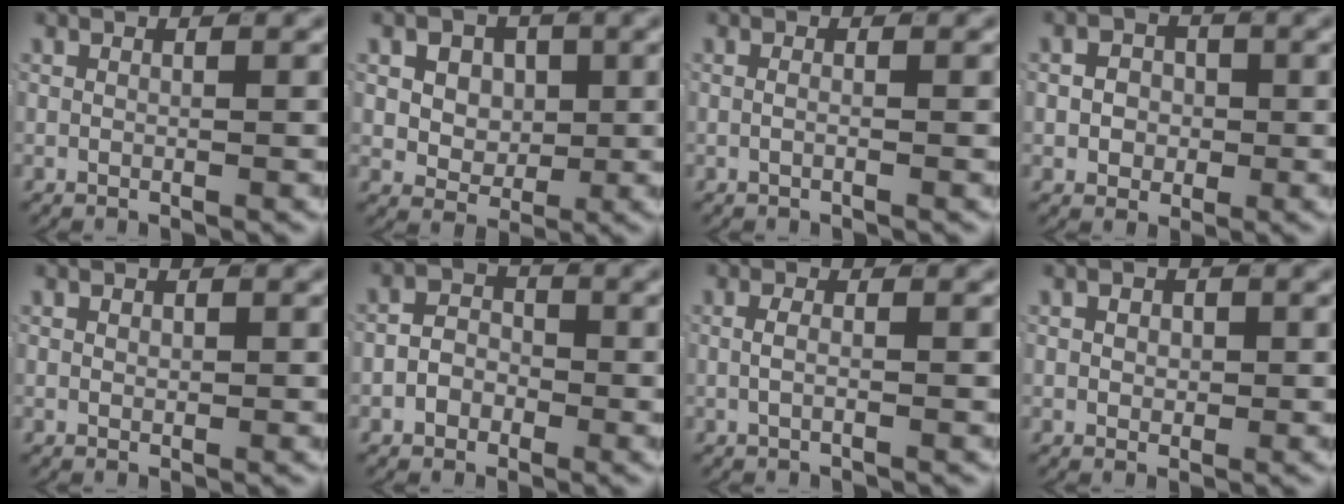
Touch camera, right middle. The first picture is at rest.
{"total": 5.0, "force": [0.1, 4.3, 2.4], "torque": [-0.047, -0.024, 0.009]}
{"total": 0.8, "force": [-0.4, -0.3, 0.6], "torque": [-0.013, -0.002, -0.007]}
{"total": 2.8, "force": [-0.5, 2.4, 1.4], "torque": [-0.010, -0.003, -0.011]}
{"total": 0.5, "force": [0.2, 0.2, 0.4], "torque": [-0.006, -0.004, 0.009]}
{"total": 3.0, "force": [-1.1, 2.6, 1.1], "torque": [-0.008, -0.003, -0.026]}
{"total": 1.3, "force": [-0.5, 0.0, 1.2], "torque": [-0.024, -0.004, -0.008]}
{"total": 1.2, "force": [0.2, 0.9, 0.8], "torque": [-0.007, -0.004, 0.007]}